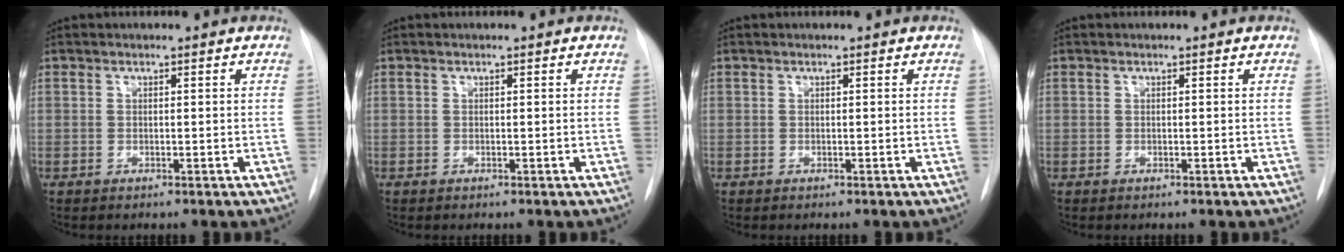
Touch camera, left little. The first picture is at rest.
{"total": 0.0}
{"total": 0.0}
{"total": 0.0}